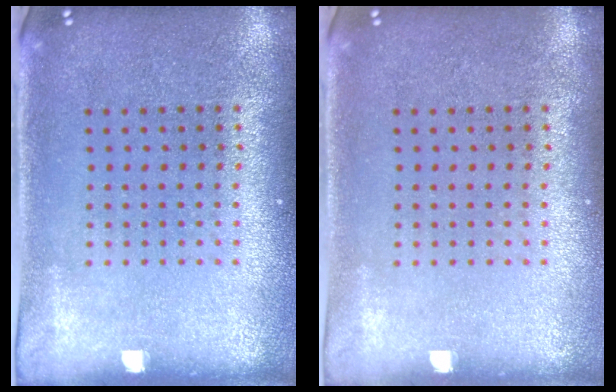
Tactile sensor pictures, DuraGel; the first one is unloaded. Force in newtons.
{"total": 0.0}